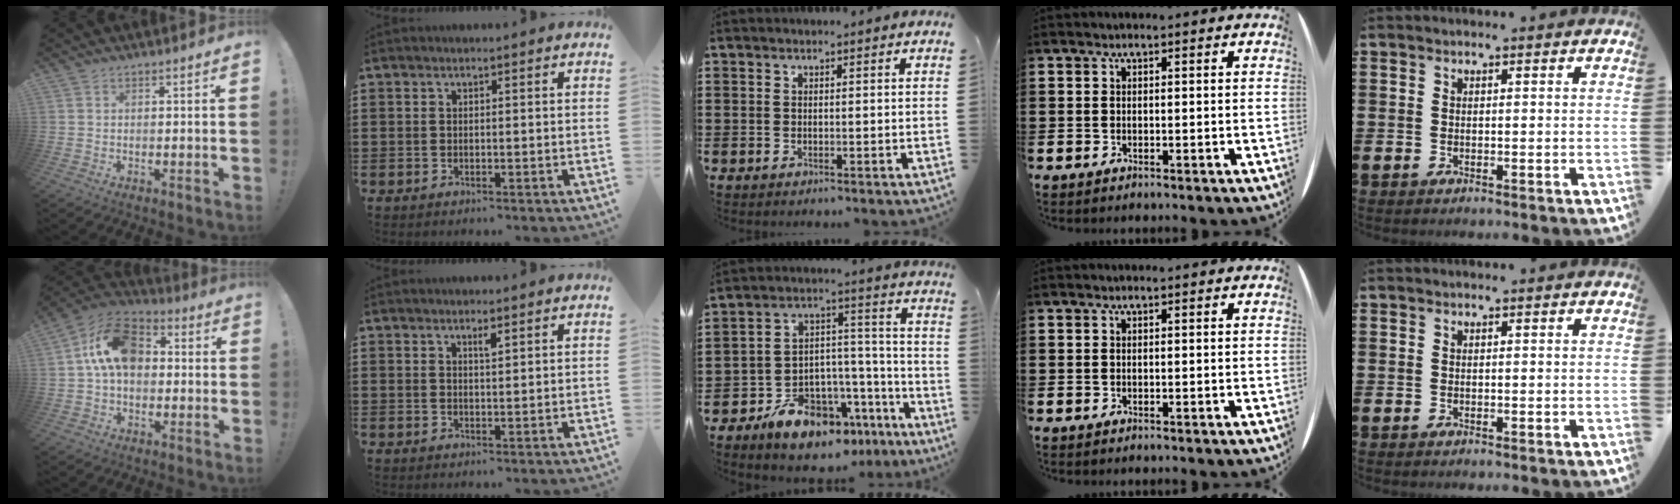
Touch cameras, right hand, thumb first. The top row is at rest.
{"thumb": {"total": 15.8, "force": [2.9, 10.7, 11.2], "torque": [-0.179, 0.019, 0.056]}, "index": {"total": 1.4, "force": [1.0, 0.3, 1.0], "torque": [-0.012, -0.002, 0.014]}, "middle": {"total": 11.0, "force": [-9.2, 5.0, 3.4], "torque": [-0.056, 0.049, -0.168]}}